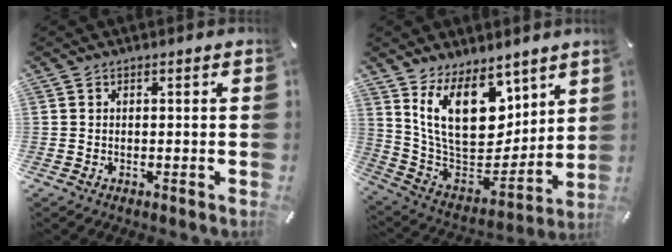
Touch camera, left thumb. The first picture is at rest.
{"total": 19.3, "force": [9.5, 11.4, 12.3], "torque": [-0.245, -0.069, 0.174]}